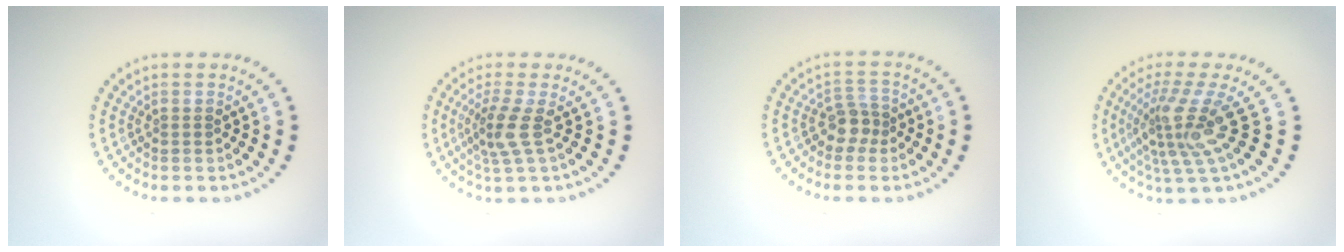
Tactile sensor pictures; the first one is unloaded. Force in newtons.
{"total": 2.7, "press": 2.1, "slide": 1.7}
{"total": 2.0, "press": 1.7, "slide": 1.1}
{"total": 4.6, "press": 3.2, "slide": 3.3}